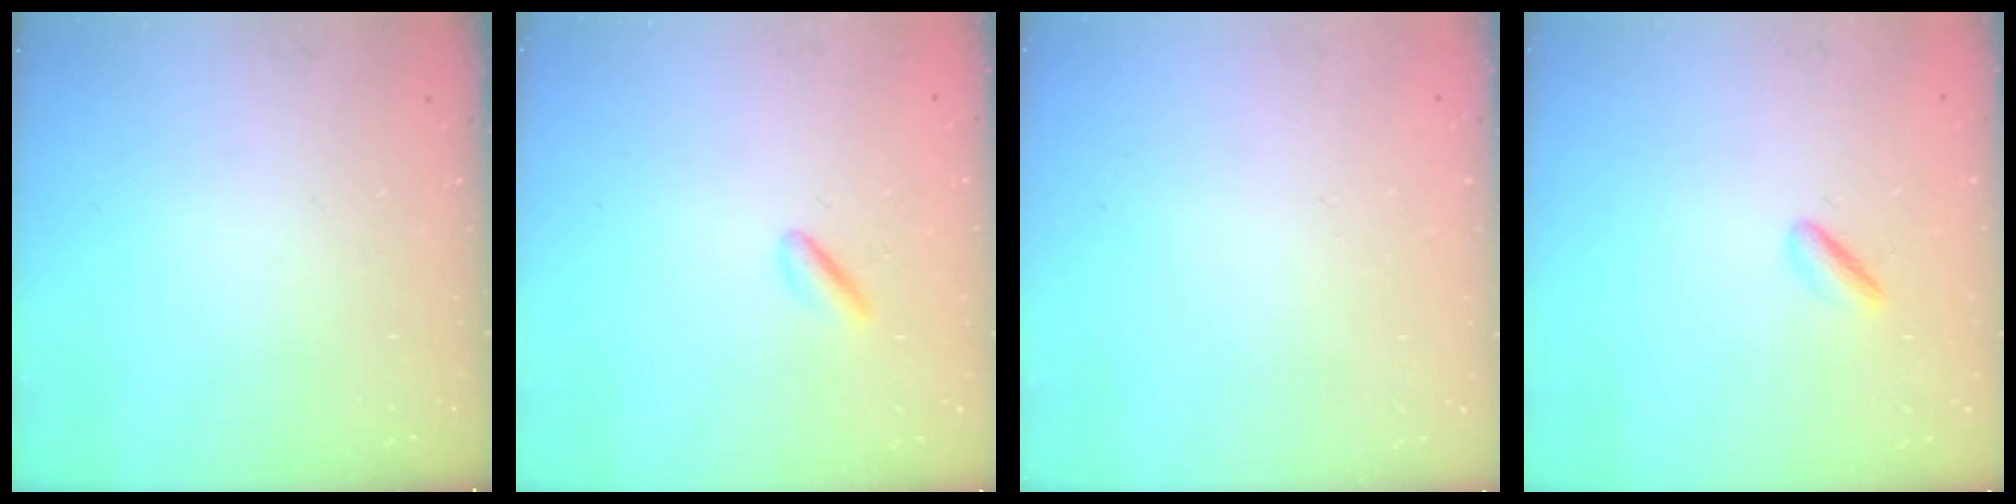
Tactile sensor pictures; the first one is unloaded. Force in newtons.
{"total": 1.8, "press": 1.6, "slide": 0.8}
{"total": 2.0, "press": 2.0, "slide": 0.1}
{"total": 2.3, "press": 2.0, "slide": 1.1}